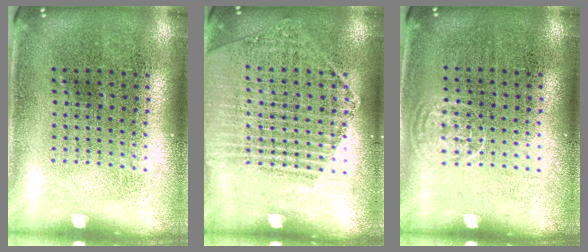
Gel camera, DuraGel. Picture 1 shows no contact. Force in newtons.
{"total": 1.6, "press": 1.5, "slide": 0.4}
{"total": 0.6, "press": 0.4, "slide": 0.4}